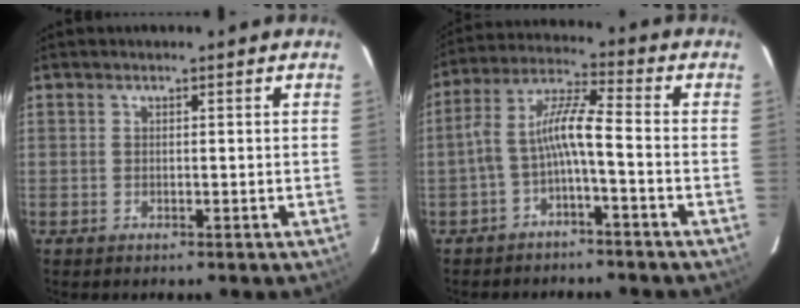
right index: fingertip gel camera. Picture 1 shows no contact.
{"total": 7.2, "force": [-2.8, 0.9, 6.6], "torque": [-0.158, 0.020, -0.053]}